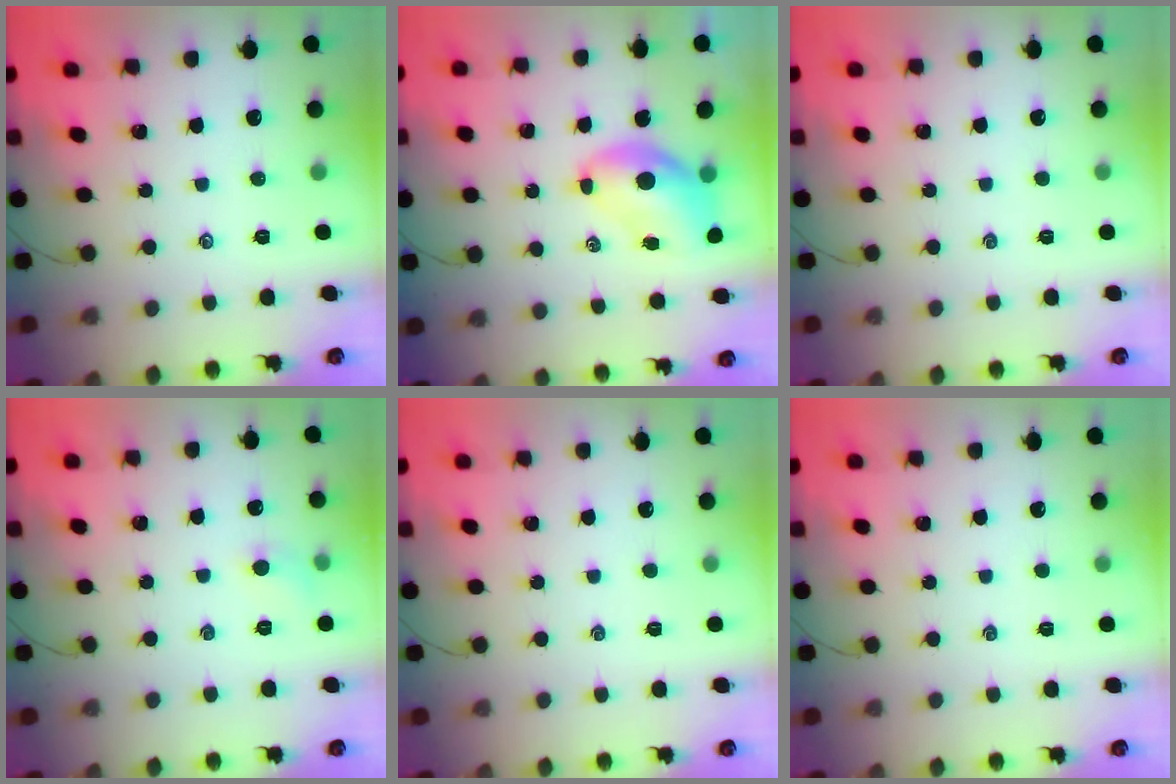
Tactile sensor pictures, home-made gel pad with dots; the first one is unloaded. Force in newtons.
{"total": 7.4, "press": 7.2, "slide": 1.8}
{"total": 0.0}
{"total": 4.6, "press": 4.4, "slide": 1.5}
{"total": 0.0}
{"total": 0.0}